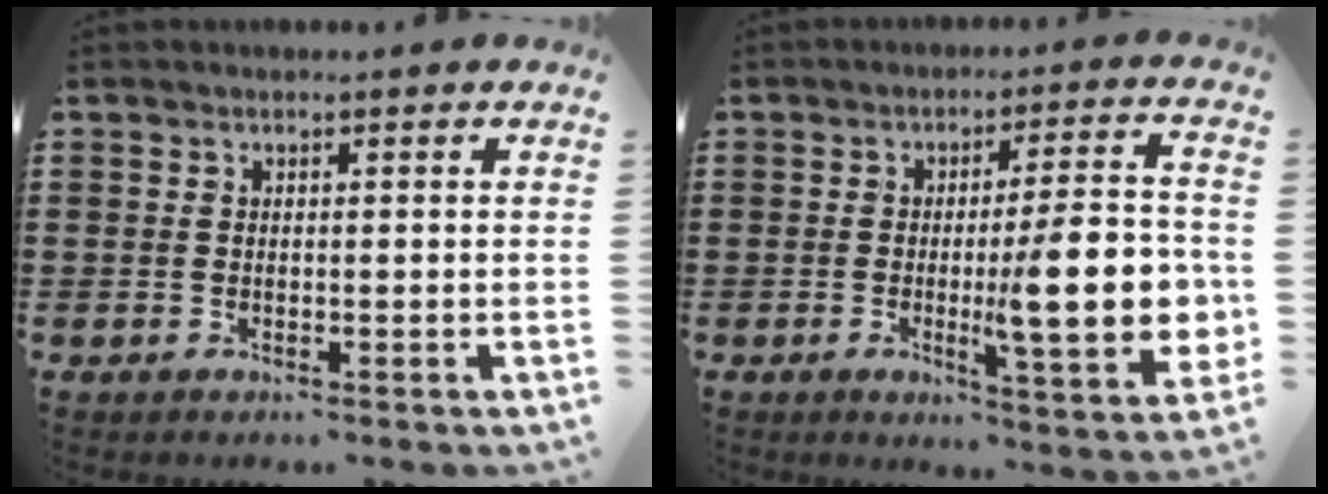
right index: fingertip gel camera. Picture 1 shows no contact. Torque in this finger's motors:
{"motor_torque": [2.14, 0.00, 1.05, 0.21]}